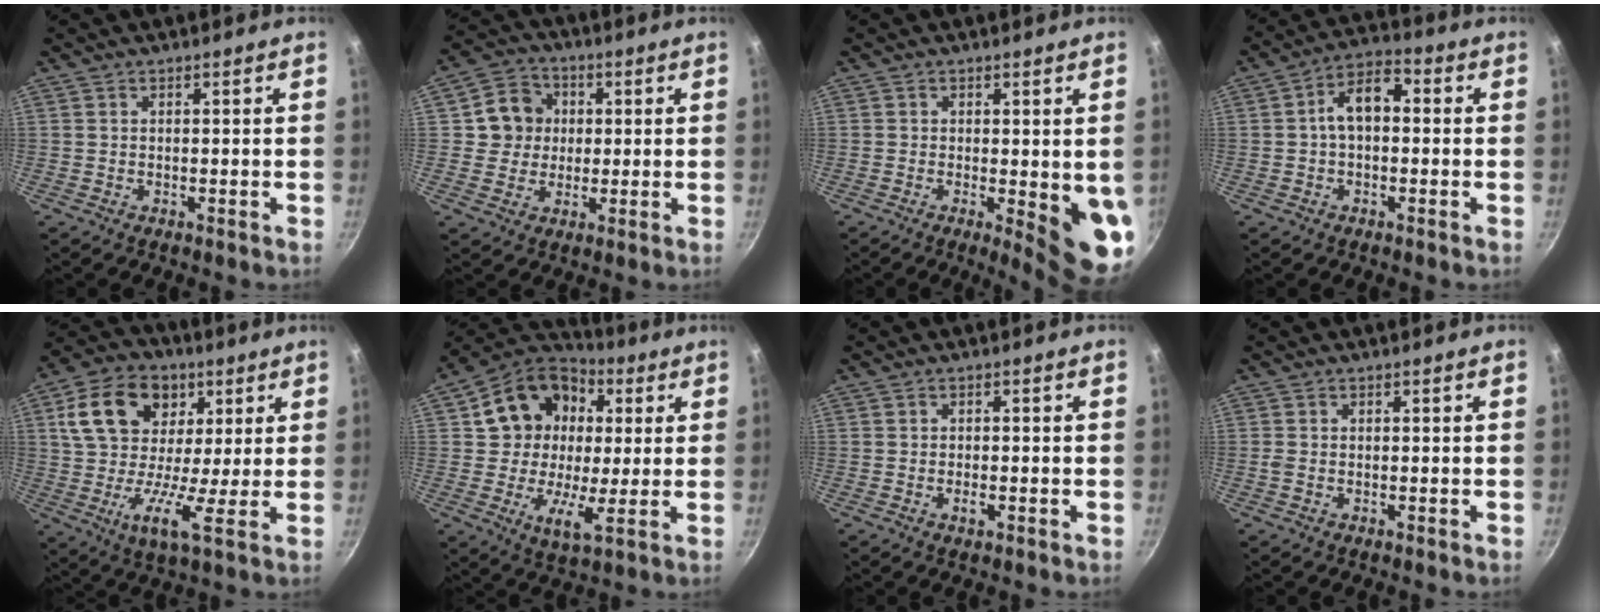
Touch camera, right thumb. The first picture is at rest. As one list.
[{"total": 8.9, "force": [0.9, 8.4, 3.0], "torque": [-0.009, 0.017, 0.001]}, {"total": 9.2, "force": [-0.9, 2.8, 8.7], "torque": [-0.093, -0.018, -0.007]}, {"total": 8.1, "force": [0.3, 5.0, 6.3], "torque": [-0.086, 0.032, -0.006]}, {"total": 17.2, "force": [5.5, 11.5, 11.6], "torque": [-0.191, 0.001, 0.074]}, {"total": 17.6, "force": [4.5, 13.1, 11.0], "torque": [-0.163, 0.004, 0.058]}, {"total": 1.8, "force": [-0.7, 0.8, 1.4], "torque": [-0.029, 0.002, -0.013]}, {"total": 0.9, "force": [-0.3, 0.6, 0.6], "torque": [-0.015, 0.001, -0.006]}]